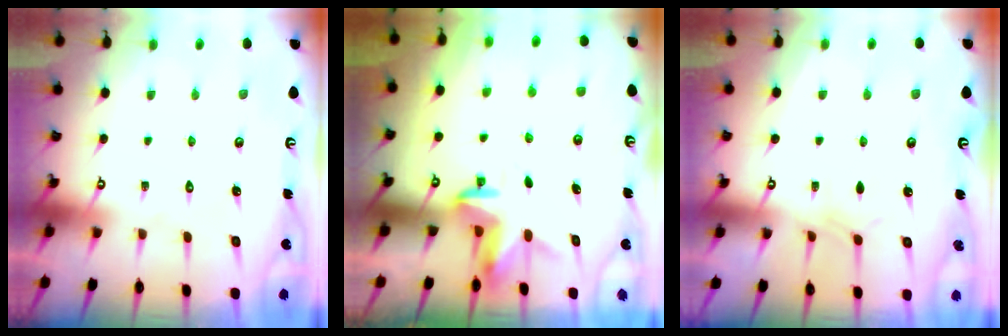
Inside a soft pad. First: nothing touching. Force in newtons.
{"total": 3.7, "press": 3.7, "slide": 0.2}
{"total": 5.1, "press": 5.0, "slide": 0.4}